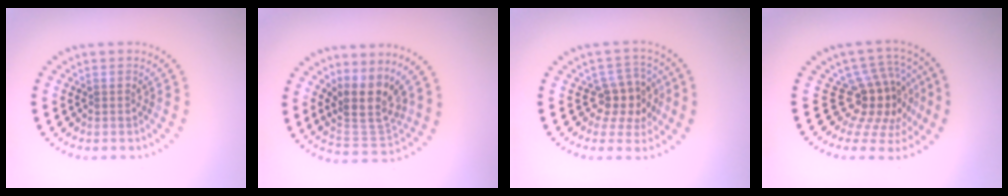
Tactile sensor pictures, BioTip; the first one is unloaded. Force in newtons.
{"total": 4.0, "press": 3.2, "slide": 2.5}
{"total": 3.4, "press": 3.0, "slide": 1.7}
{"total": 5.0, "press": 3.6, "slide": 3.4}